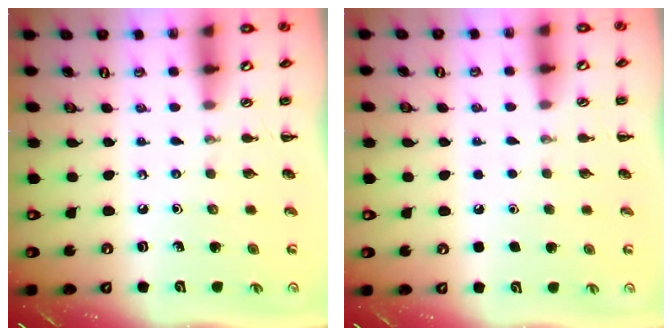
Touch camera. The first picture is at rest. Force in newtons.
{"total": 1.6, "press": 1.6, "slide": 0.1}